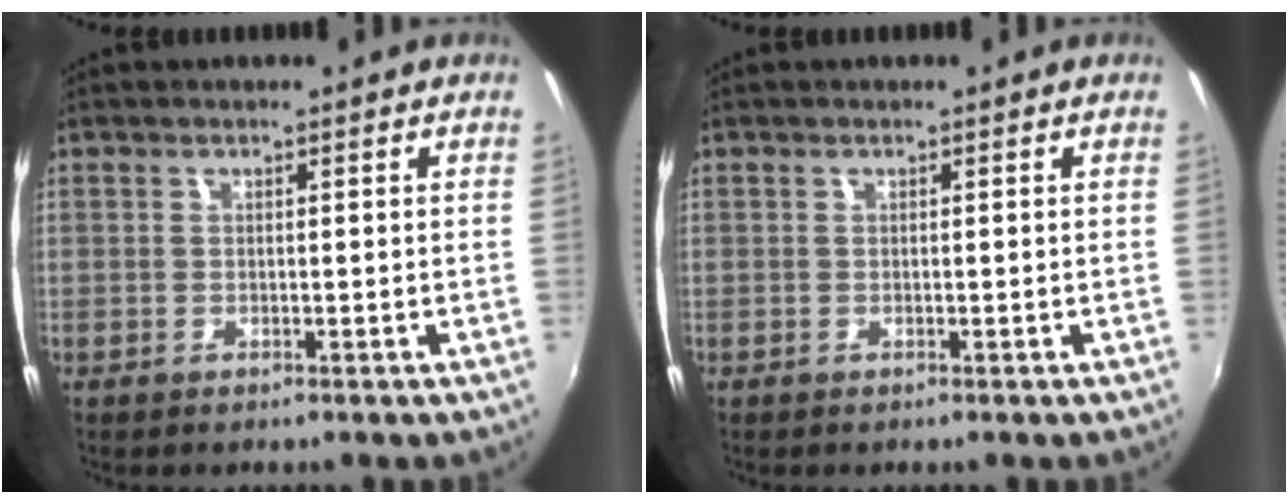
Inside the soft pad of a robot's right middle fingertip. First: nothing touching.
{"total": 0.0}